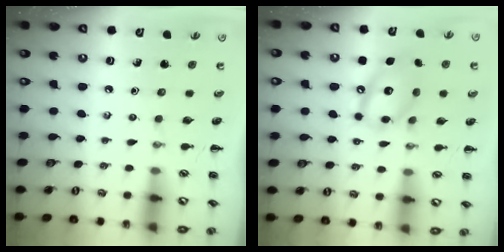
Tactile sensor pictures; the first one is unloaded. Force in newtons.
{"total": 13.8, "press": 13.6, "slide": 2.5}